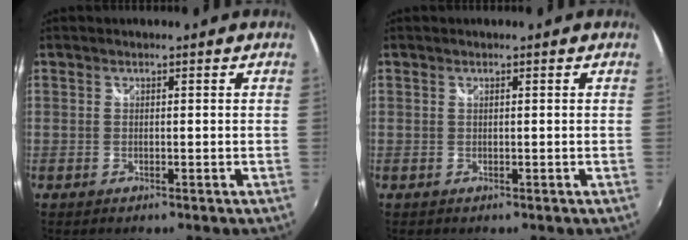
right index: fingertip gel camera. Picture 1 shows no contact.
{"total": 0.0}